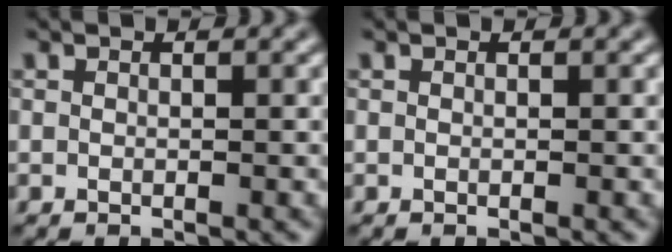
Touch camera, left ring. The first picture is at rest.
{"total": 0.0}